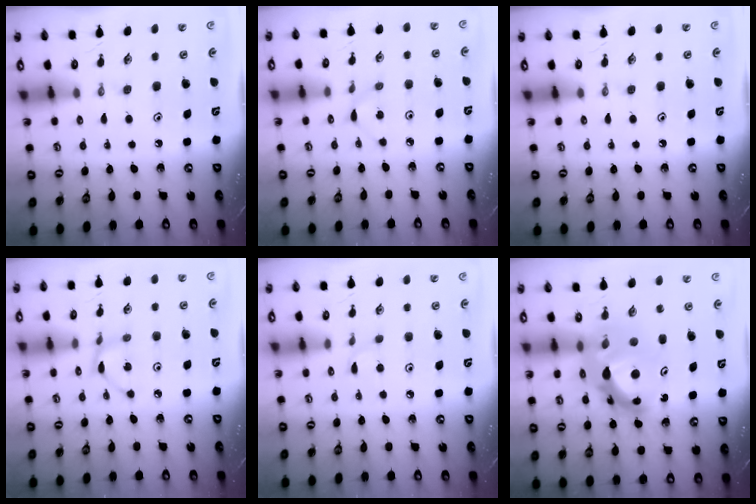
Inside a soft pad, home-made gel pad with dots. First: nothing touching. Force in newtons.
{"total": 2.8, "press": 2.8, "slide": 0.4}
{"total": 0.0}
{"total": 2.5, "press": 2.5, "slide": 0.1}
{"total": 2.2, "press": 2.2, "slide": 0.3}
{"total": 12.7, "press": 12.6, "slide": 1.2}